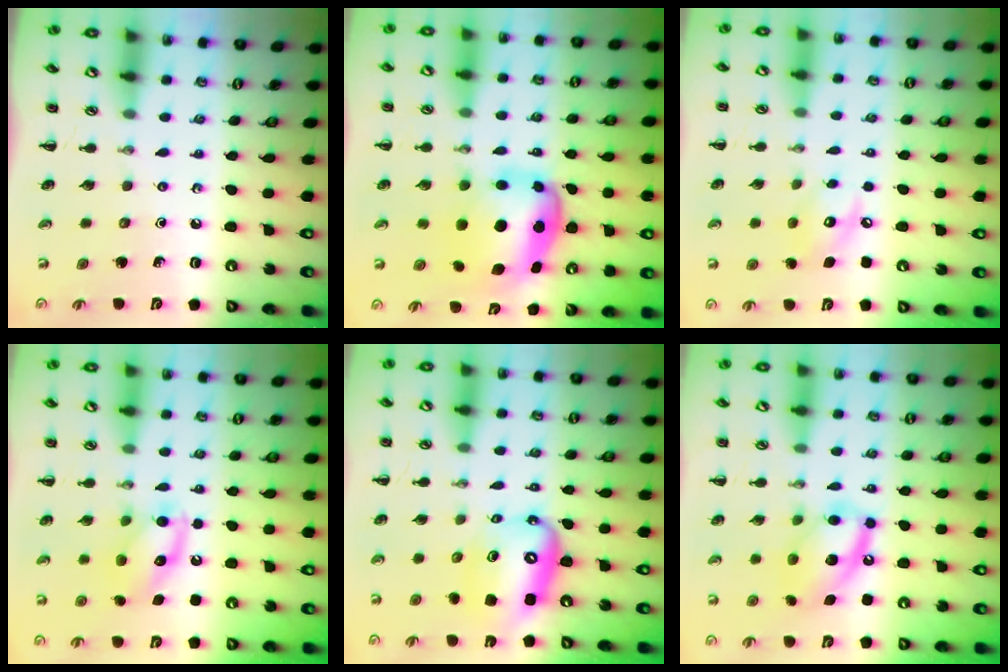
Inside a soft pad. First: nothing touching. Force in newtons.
{"total": 7.1, "press": 6.9, "slide": 1.7}
{"total": 7.7, "press": 7.6, "slide": 1.2}
{"total": 12.7, "press": 12.6, "slide": 1.4}
{"total": 12.5, "press": 12.1, "slide": 3.1}
{"total": 13.4, "press": 13.1, "slide": 2.5}